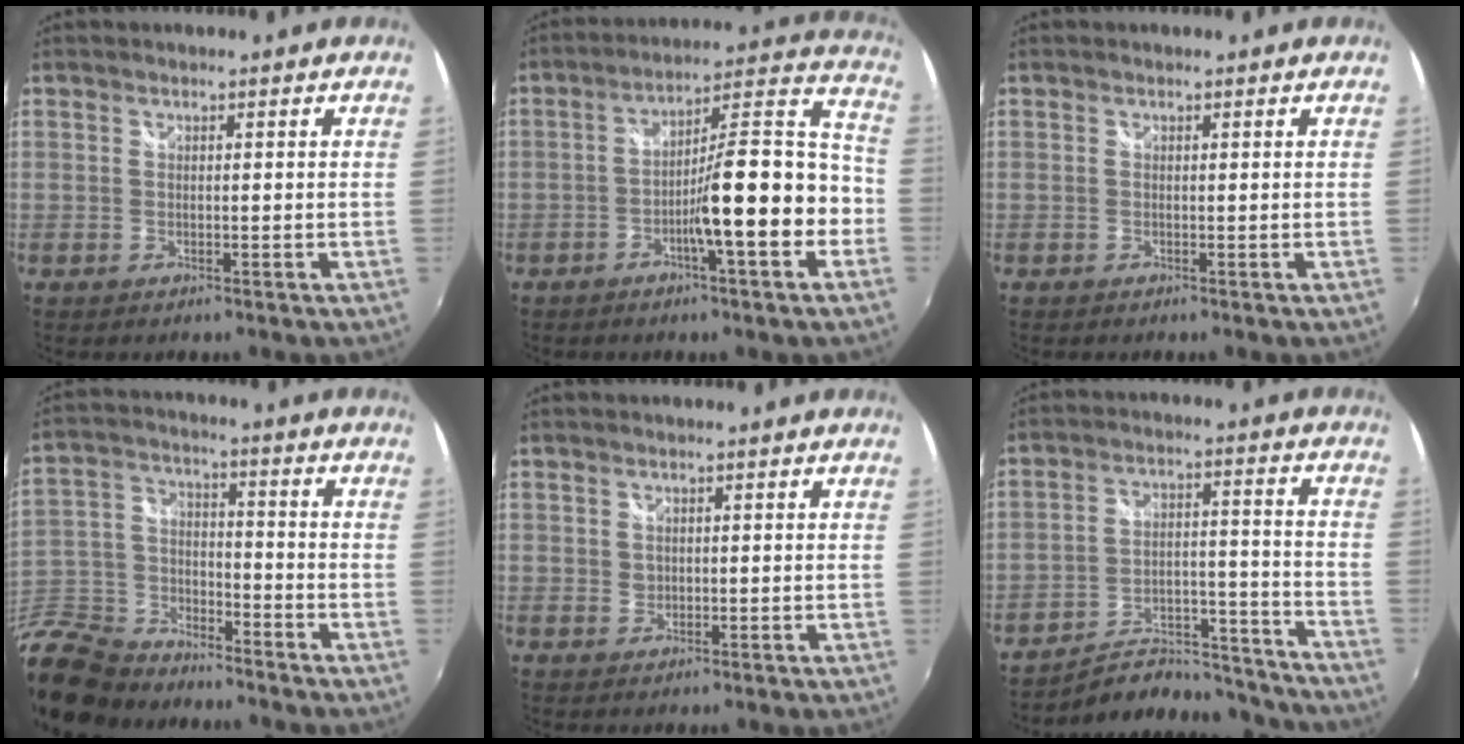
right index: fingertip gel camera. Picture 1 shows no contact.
{"total": 15.0, "force": [-4.9, 2.1, 14.0], "torque": [-0.198, 0.028, -0.078]}
{"total": 0.0}
{"total": 20.2, "force": [-15.0, 10.3, 8.9], "torque": [-0.248, -0.012, -0.269]}
{"total": 1.1, "force": [0.3, 1.0, 0.2], "torque": [0.001, 0.001, 0.004]}
{"total": 18.7, "force": [-17.3, 5.2, 4.7], "torque": [-0.077, 0.032, -0.234]}